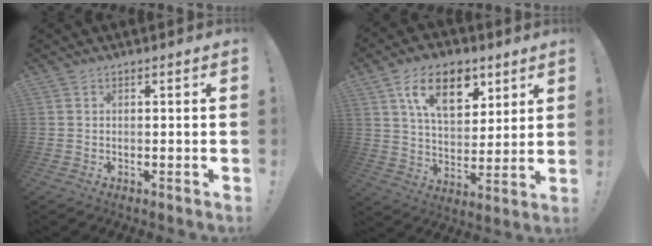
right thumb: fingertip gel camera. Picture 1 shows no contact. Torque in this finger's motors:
{"motor_torque": [1.59, 2.01, 0.22, 0.22, 0.14]}